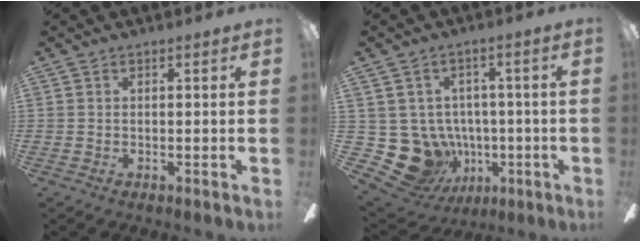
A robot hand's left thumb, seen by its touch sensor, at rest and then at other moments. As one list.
[{"total": 12.6, "force": [-2.6, 11.4, 4.6], "torque": [-0.132, -0.003, -0.027]}]